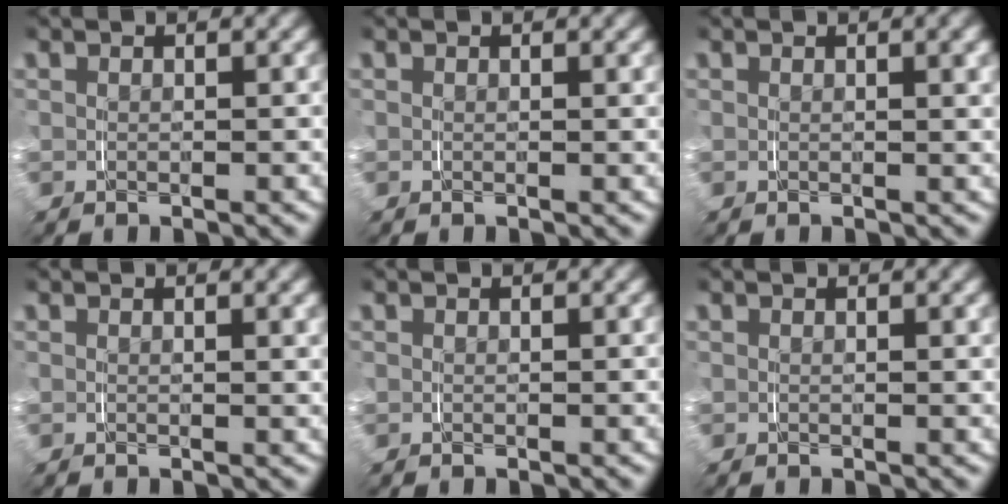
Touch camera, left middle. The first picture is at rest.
{"total": 0.0}
{"total": 0.8, "force": [0.4, -0.2, 0.7], "torque": [-0.009, 0.002, 0.005]}
{"total": 0.6, "force": [0.3, -0.3, 0.4], "torque": [-0.005, -0.001, 0.005]}
{"total": 0.0}
{"total": 0.0}